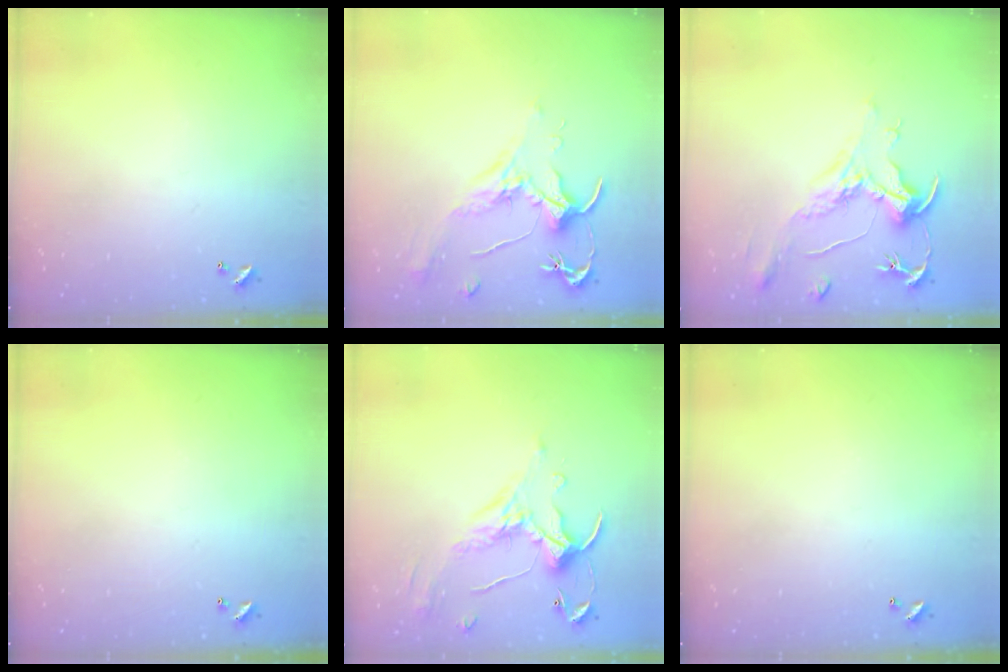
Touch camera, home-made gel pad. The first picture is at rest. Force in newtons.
{"total": 1.9, "press": 1.7, "slide": 0.8}
{"total": 2.2, "press": 1.7, "slide": 1.4}
{"total": 0.0}
{"total": 1.7, "press": 1.3, "slide": 1.1}
{"total": 0.0}